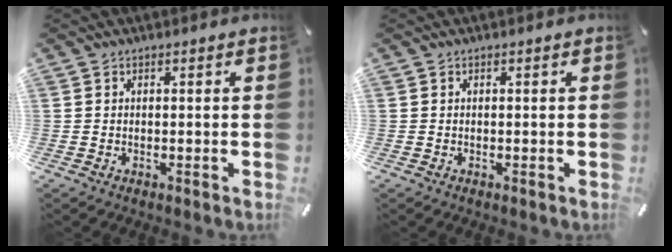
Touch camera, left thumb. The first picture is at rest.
{"total": 0.0}